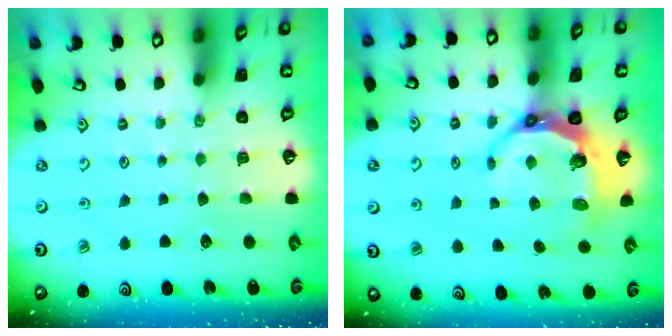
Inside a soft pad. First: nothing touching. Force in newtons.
{"total": 8.8, "press": 7.8, "slide": 3.9}